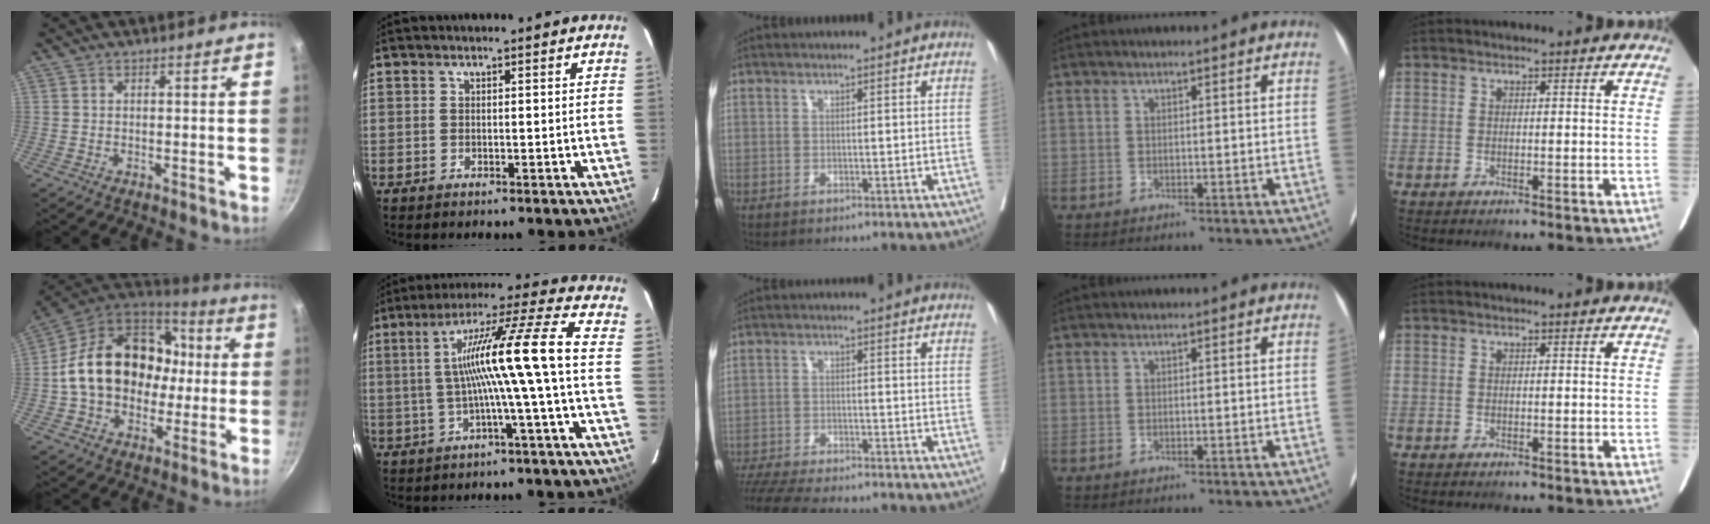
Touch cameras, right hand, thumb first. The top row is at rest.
{"thumb": {"total": 22.3, "force": [-0.6, 16.6, 14.9], "torque": [-0.231, 0.044, -0.011]}, "index": {"total": 13.0, "force": [-0.6, -2.2, 12.8], "torque": [-0.212, 0.020, -0.011]}, "middle": {"total": 15.3, "force": [-13.6, 2.5, 6.6], "torque": [-0.120, -0.024, -0.194]}}